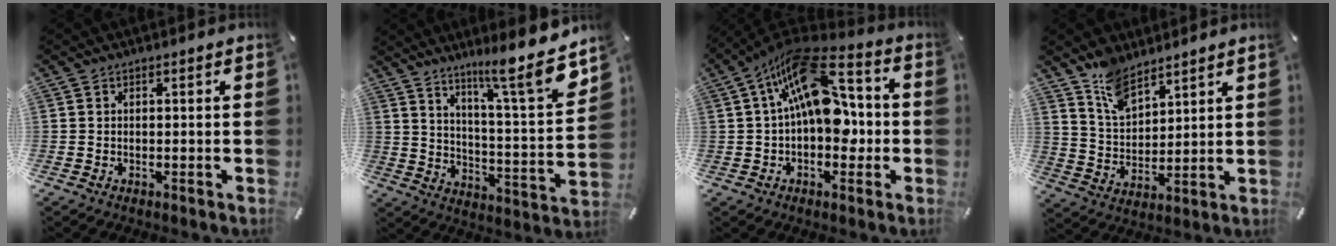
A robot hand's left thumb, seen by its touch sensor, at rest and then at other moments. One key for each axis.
{"total": 14.4, "fx": 11.4, "fy": 1.1, "fz": 8.8, "tx": -0.125, "ty": -0.108, "tz": 0.176}
{"total": 19.2, "fx": 4.1, "fy": 10.6, "fz": 15.5, "tx": -0.249, "ty": -0.023, "tz": 0.063}
{"total": 8.5, "fx": 7.0, "fy": 3.9, "fz": 2.9, "tx": -0.073, "ty": -0.035, "tz": 0.134}